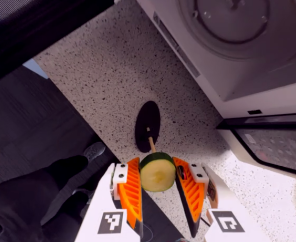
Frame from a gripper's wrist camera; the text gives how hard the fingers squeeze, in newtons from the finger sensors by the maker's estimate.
{"total": 11.0, "left": 11.0, "right": 10.9}